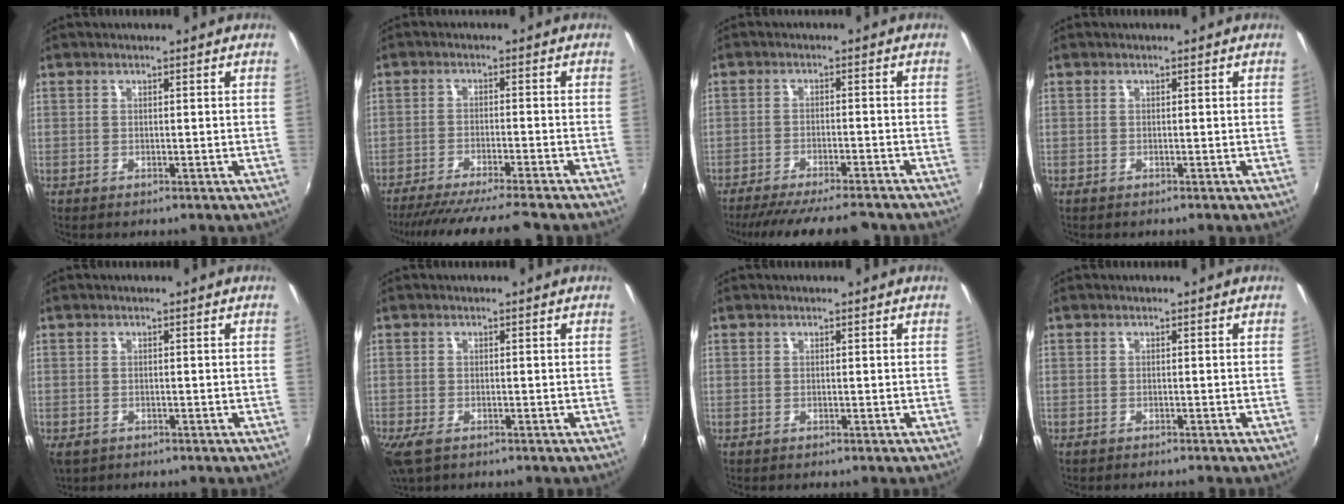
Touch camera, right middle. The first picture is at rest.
{"total": 13.5, "force": [-12.1, -0.4, 5.9], "torque": [-0.120, -0.017, -0.188]}
{"total": 14.8, "force": [-12.9, 2.3, 6.9], "torque": [-0.136, -0.025, -0.188]}
{"total": 0.0}
{"total": 3.7, "force": [-1.8, 2.6, 1.9], "torque": [-0.038, -0.014, -0.026]}
{"total": 4.2, "force": [-2.6, 2.0, 2.7], "torque": [-0.063, -0.017, -0.047]}
{"total": 0.0}
{"total": 0.7, "force": [-0.7, 0.1, 0.1], "torque": [-0.003, -0.005, -0.013]}